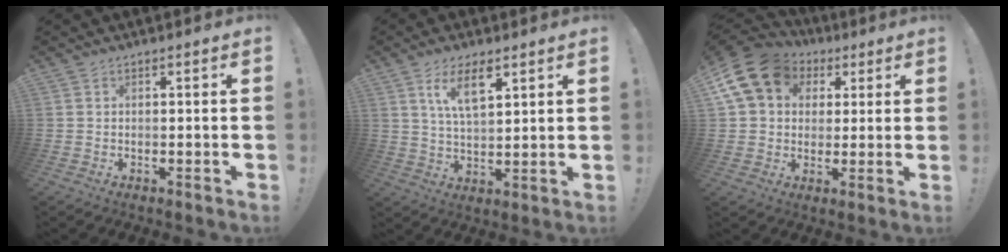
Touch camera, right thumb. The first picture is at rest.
{"total": 9.2, "force": [5.1, 3.5, 6.8], "torque": [-0.119, -0.011, 0.089]}
{"total": 14.9, "force": [5.9, 11.6, 7.3], "torque": [-0.112, -0.024, 0.114]}